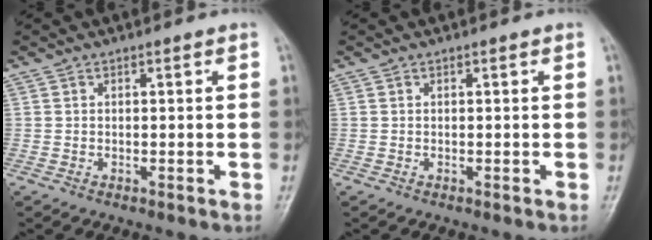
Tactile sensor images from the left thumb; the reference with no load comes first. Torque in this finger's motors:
{"motor_torque": [0.00, 0.00, 0.02, 0.02, 0.00]}